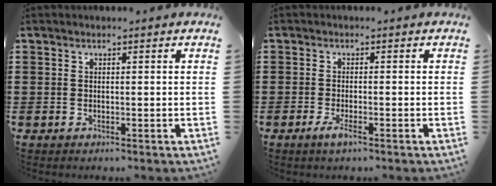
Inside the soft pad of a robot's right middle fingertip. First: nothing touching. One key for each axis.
{"total": 2.1, "fx": -1.1, "fy": 0.4, "fz": 1.8, "tx": -0.039, "ty": -0.005, "tz": -0.021}